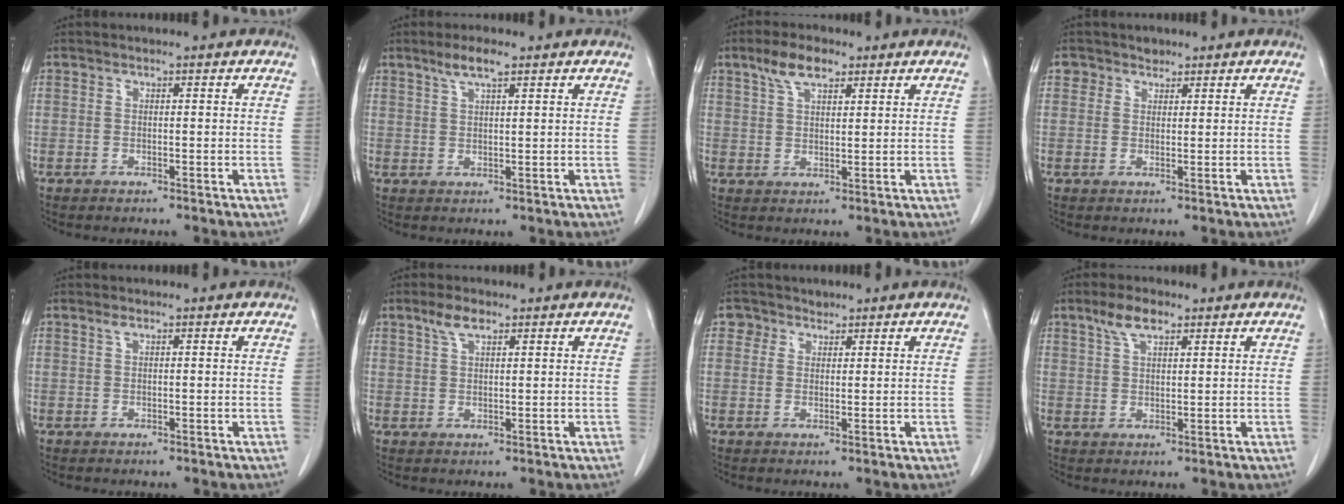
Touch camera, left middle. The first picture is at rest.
{"total": 3.7, "force": [2.5, 0.5, 2.6], "torque": [-0.055, 0.005, 0.049]}
{"total": 5.6, "force": [3.6, 2.1, 3.7], "torque": [-0.075, 0.014, 0.068]}
{"total": 2.1, "force": [1.3, 1.6, 0.0], "torque": [0.009, 0.000, 0.016]}
{"total": 0.6, "force": [0.3, 0.2, 0.4], "torque": [-0.010, 0.005, 0.006]}
{"total": 3.1, "force": [2.0, 1.1, 2.1], "torque": [-0.046, 0.009, 0.041]}
{"total": 2.4, "force": [1.5, 1.9, -0.1], "torque": [0.010, 0.008, 0.019]}
{"total": 4.5, "force": [2.9, 1.7, 3.0], "torque": [-0.064, 0.011, 0.059]}